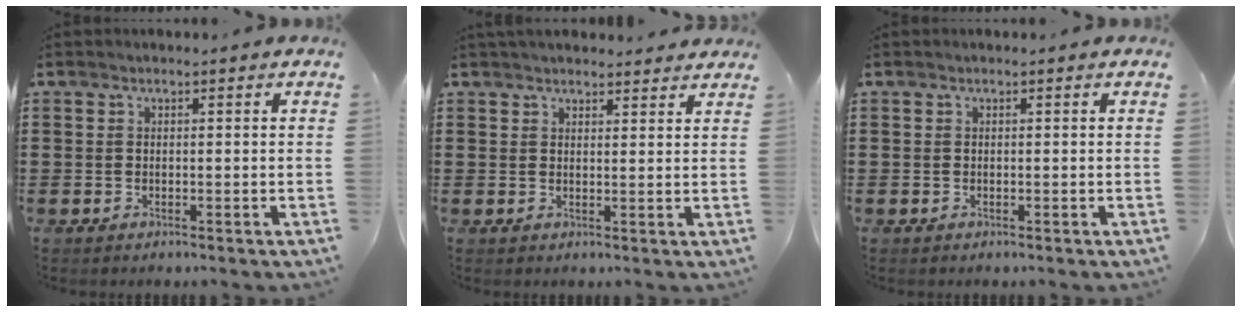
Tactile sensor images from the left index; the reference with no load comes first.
{"total": 2.4, "force": [2.3, 0.7, 0.1], "torque": [-0.008, -0.002, 0.045]}
{"total": 0.0}